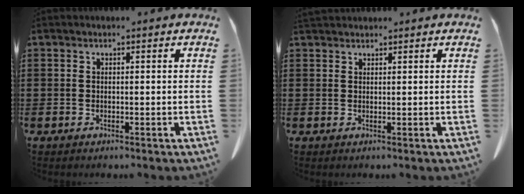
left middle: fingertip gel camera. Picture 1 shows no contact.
{"total": 1.3, "force": [1.3, 0.3, 0.1], "torque": [-0.007, 0.000, 0.026]}